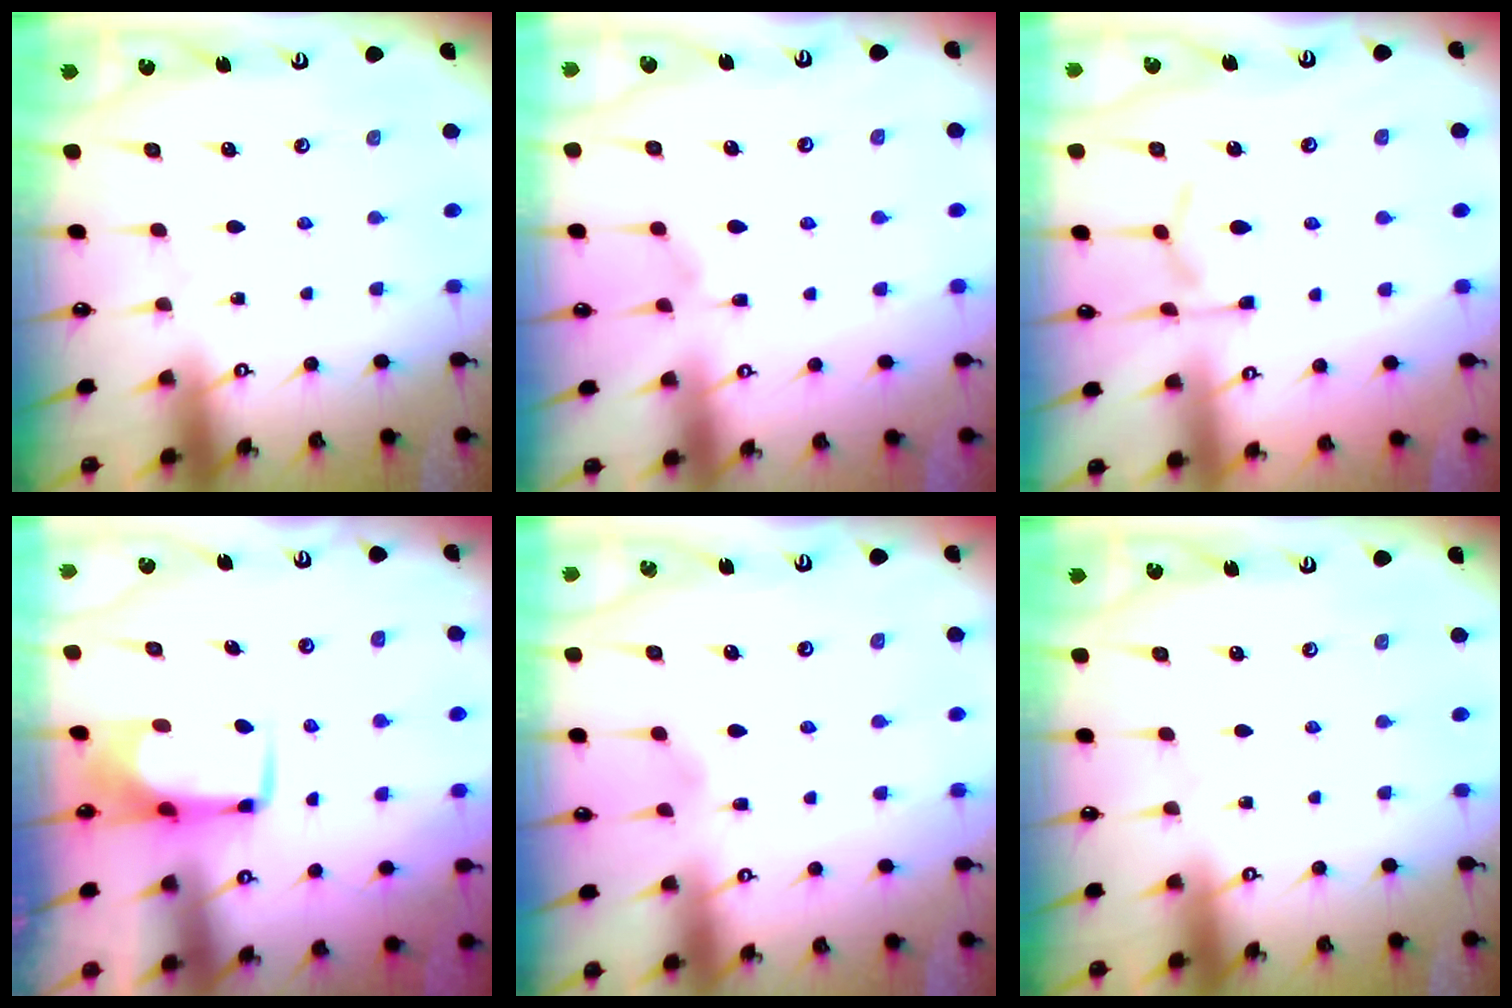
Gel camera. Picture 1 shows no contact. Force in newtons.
{"total": 1.5, "press": 0.6, "slide": 1.4}
{"total": 3.4, "press": 3.3, "slide": 1.0}
{"total": 0.0}
{"total": 1.7, "press": 1.4, "slide": 0.9}
{"total": 0.0}